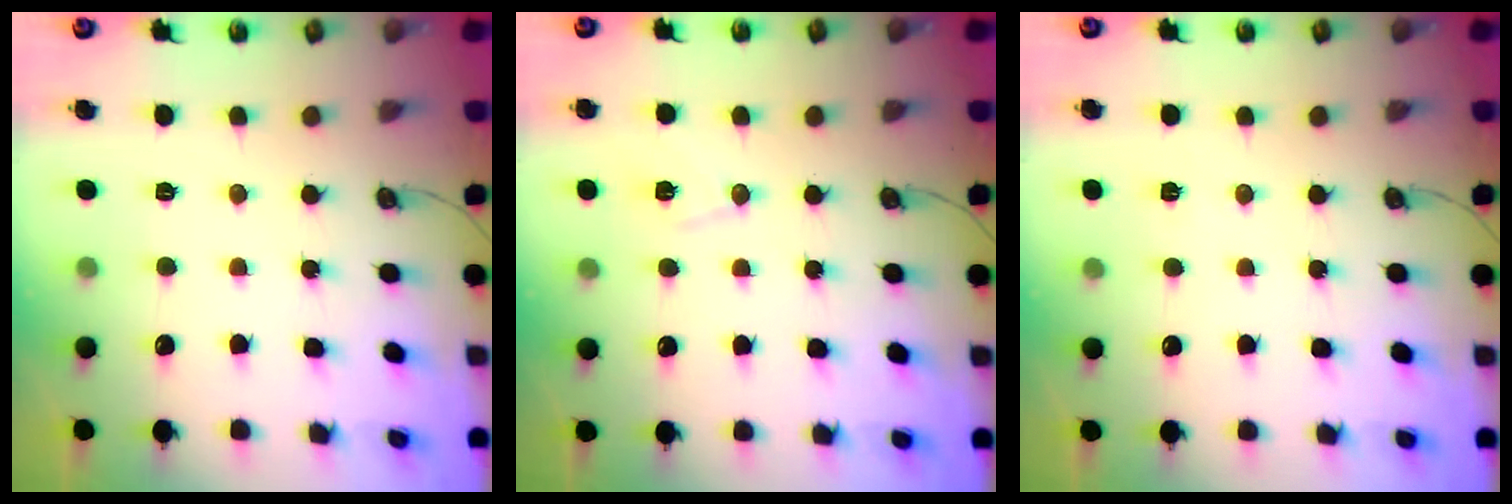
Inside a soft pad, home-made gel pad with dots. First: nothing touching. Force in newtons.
{"total": 7.2, "press": 7.1, "slide": 0.8}
{"total": 4.9, "press": 2.3, "slide": 4.3}